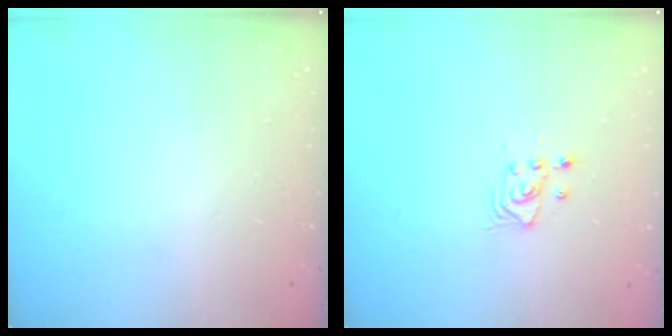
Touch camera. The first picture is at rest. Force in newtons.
{"total": 3.2, "press": 3.2, "slide": 0.4}